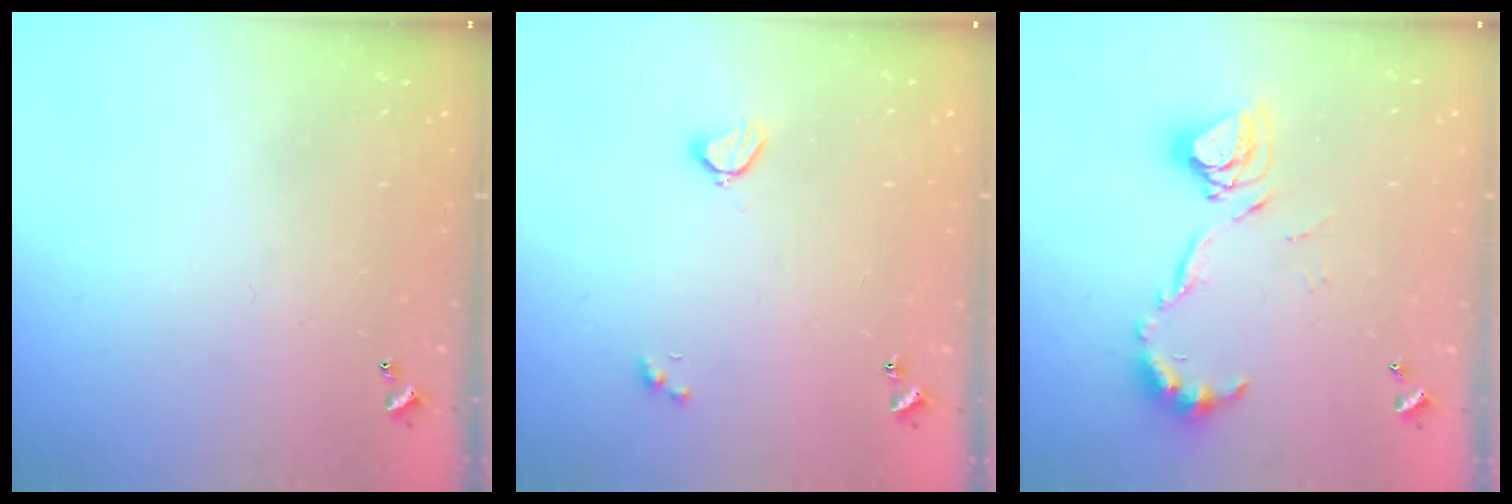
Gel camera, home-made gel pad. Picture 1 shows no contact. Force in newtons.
{"total": 2.3, "press": 2.2, "slide": 0.7}
{"total": 13.6, "press": 13.5, "slide": 1.2}